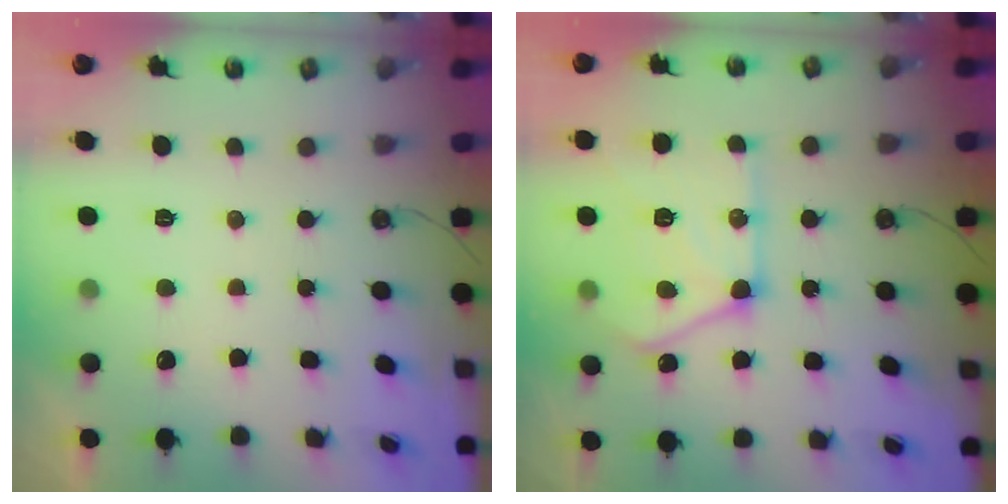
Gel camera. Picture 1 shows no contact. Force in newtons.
{"total": 18.4, "press": 18.2, "slide": 2.3}